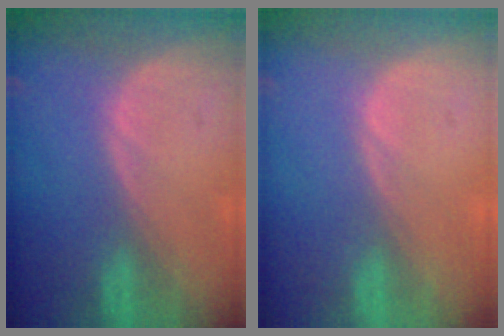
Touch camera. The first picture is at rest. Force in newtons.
{"total": 0.5, "press": 0.1, "slide": 0.5}